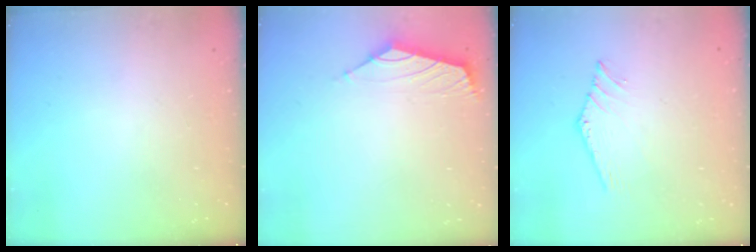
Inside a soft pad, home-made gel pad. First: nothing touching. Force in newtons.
{"total": 1.8, "press": 1.7, "slide": 0.6}
{"total": 0.5, "press": 0.5, "slide": 0.2}